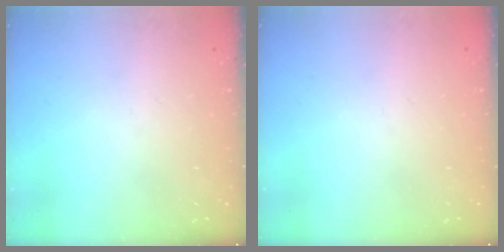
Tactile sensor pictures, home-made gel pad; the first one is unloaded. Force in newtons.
{"total": 0.0}